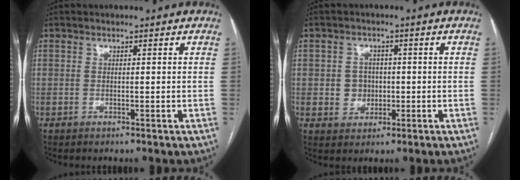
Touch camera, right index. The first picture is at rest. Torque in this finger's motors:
{"motor_torque": [0.61, 0.10, 0.28, 0.01]}